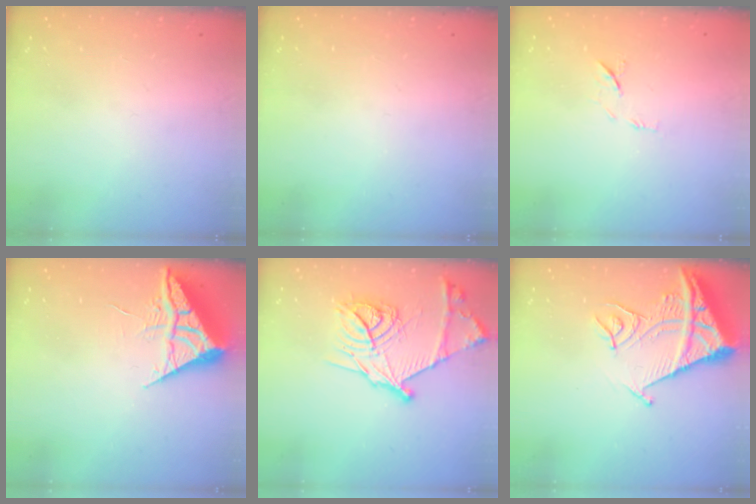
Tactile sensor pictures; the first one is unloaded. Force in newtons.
{"total": 0.0}
{"total": 6.8, "press": 6.7, "slide": 0.8}
{"total": 7.0, "press": 7.0, "slide": 0.3}
{"total": 19.6, "press": 19.5, "slide": 1.5}
{"total": 14.1, "press": 14.0, "slide": 1.6}